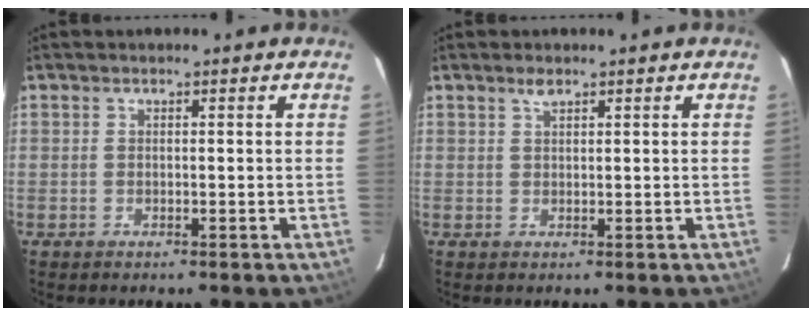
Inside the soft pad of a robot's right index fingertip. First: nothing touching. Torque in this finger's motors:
{"motor_torque": [0.01, 0.00, 0.00, 0.02]}